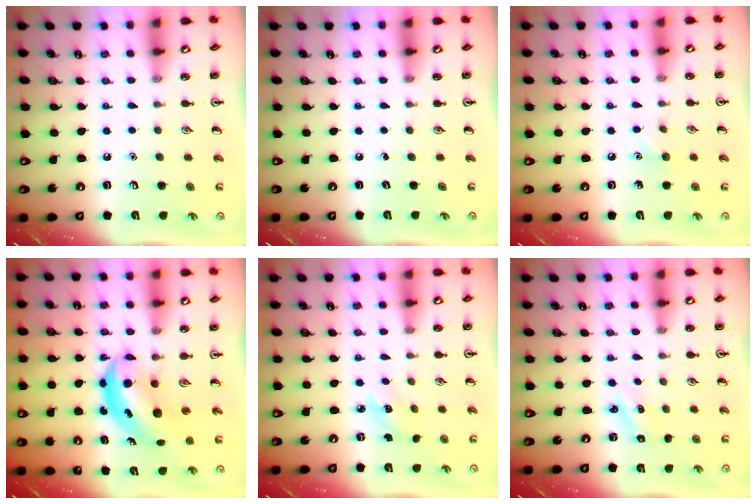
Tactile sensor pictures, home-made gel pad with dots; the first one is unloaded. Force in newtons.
{"total": 0.0}
{"total": 5.0, "press": 4.7, "slide": 1.6}
{"total": 5.6, "press": 5.5, "slide": 1.2}
{"total": 3.1, "press": 2.9, "slide": 1.2}
{"total": 1.6, "press": 1.5, "slide": 0.6}